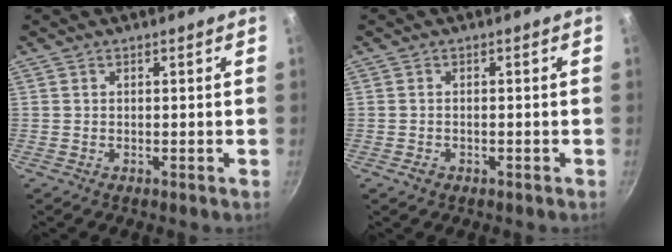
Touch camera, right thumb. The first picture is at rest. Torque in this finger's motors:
{"motor_torque": [-0.05, -0.28, -0.22, -0.14, 0.01]}